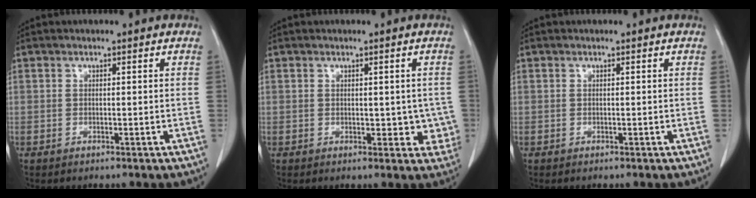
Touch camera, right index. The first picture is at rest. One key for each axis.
{"total": 3.7, "fx": 0.0, "fy": 2.4, "fz": 2.8, "tx": -0.013, "ty": 0.002, "tz": 0.003}
{"total": 0.0}